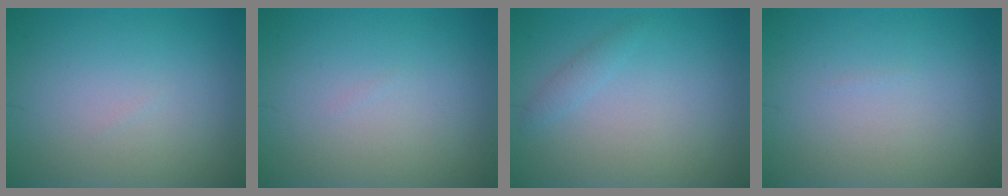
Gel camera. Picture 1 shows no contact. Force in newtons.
{"total": 0.0}
{"total": 1.0, "press": 1.0, "slide": 0.1}
{"total": 0.0}